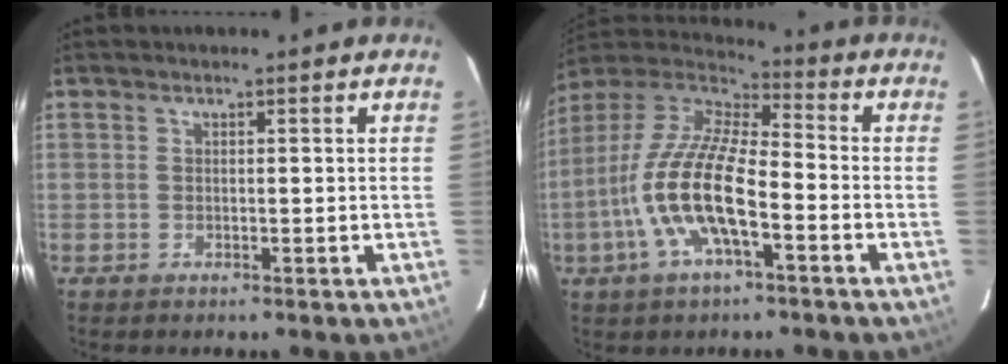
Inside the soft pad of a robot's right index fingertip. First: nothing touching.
{"total": 16.2, "force": [-5.5, 5.1, 14.4], "torque": [-0.293, -0.006, -0.113]}